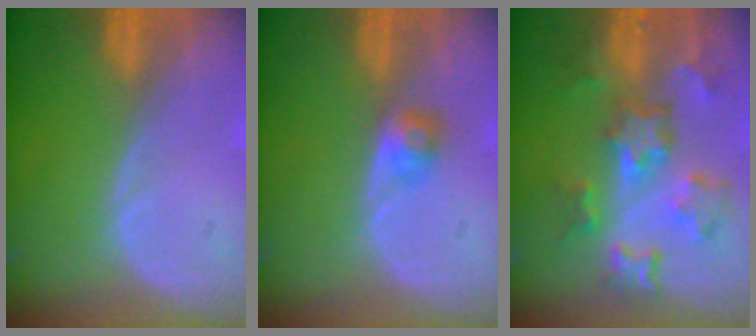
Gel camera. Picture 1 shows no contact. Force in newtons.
{"total": 2.5, "press": 2.3, "slide": 1.0}
{"total": 8.8, "press": 7.9, "slide": 4.0}